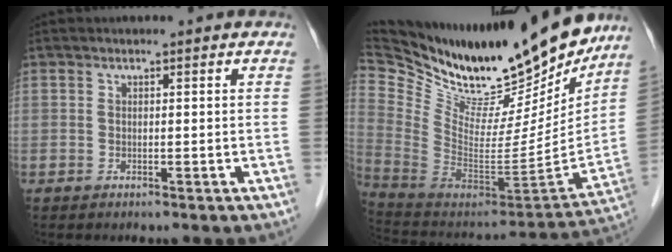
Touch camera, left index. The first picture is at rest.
{"total": 31.9, "force": [26.4, 9.6, 15.0], "torque": [-0.285, -0.044, 0.413]}